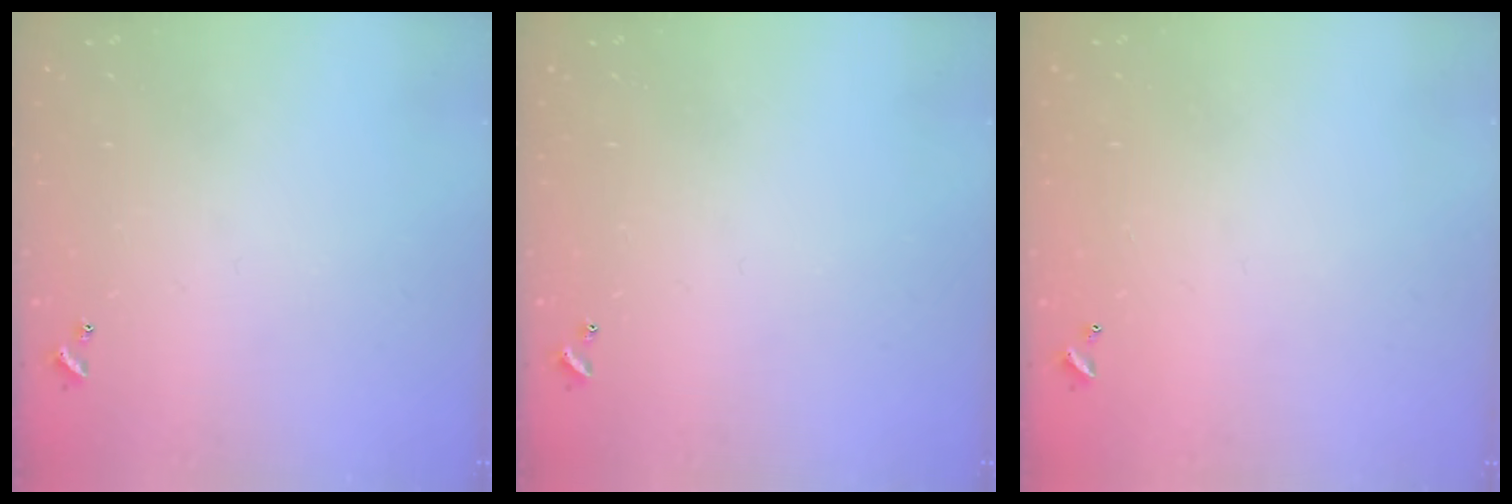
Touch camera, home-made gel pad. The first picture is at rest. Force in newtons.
{"total": 0.0}
{"total": 2.7, "press": 2.7, "slide": 0.1}